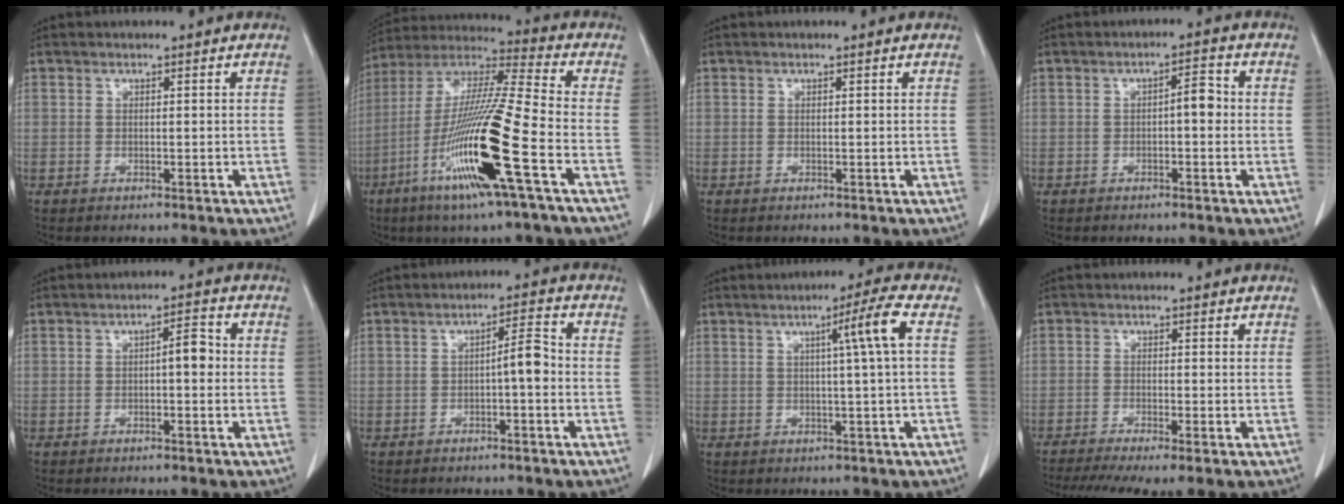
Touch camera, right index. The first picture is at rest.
{"total": 19.7, "force": [-7.3, -0.3, 18.3], "torque": [-0.386, -0.032, -0.148]}
{"total": 0.0}
{"total": 3.1, "force": [-0.1, 1.0, 2.9], "torque": [-0.042, 0.013, -0.003]}
{"total": 3.3, "force": [0.0, 1.0, 3.2], "torque": [-0.045, 0.011, -0.003]}
{"total": 3.8, "force": [-0.7, 0.6, 3.7], "torque": [-0.053, 0.012, -0.012]}
{"total": 5.3, "force": [1.1, -1.4, 5.0], "torque": [-0.081, 0.004, 0.018]}
{"total": 7.9, "force": [-5.6, 0.9, 5.5], "torque": [-0.092, -0.009, -0.093]}